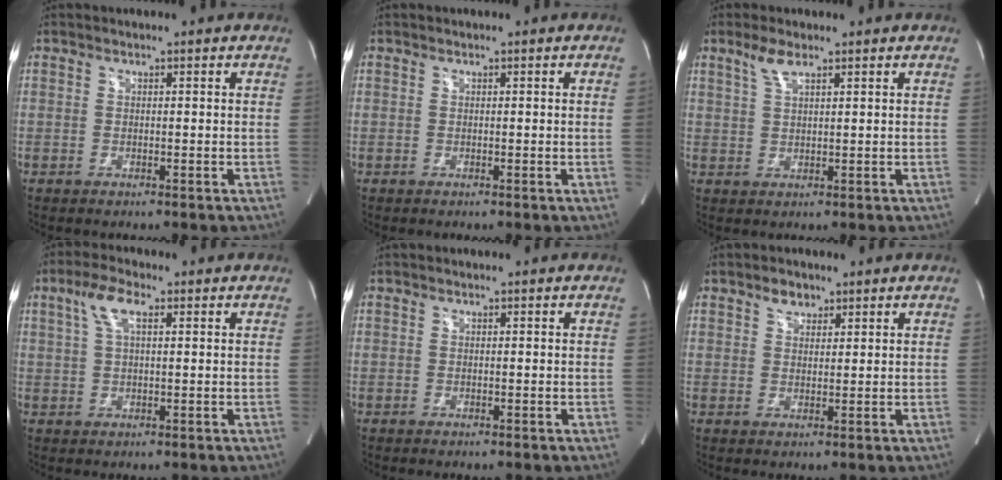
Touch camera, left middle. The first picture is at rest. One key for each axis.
{"total": 0.0}
{"total": 3.0, "fx": 2.1, "fy": 0.6, "fz": 2.1, "tx": -0.051, "ty": 0.006, "tz": 0.045}
{"total": 4.8, "fx": 2.0, "fy": 1.4, "fz": 4.1, "tx": -0.091, "ty": 0.018, "tz": 0.043}
{"total": 0.0}
{"total": 2.5, "fx": 1.7, "fy": 1.5, "fz": 0.9, "tx": -0.016, "ty": 0.005, "tz": 0.030}